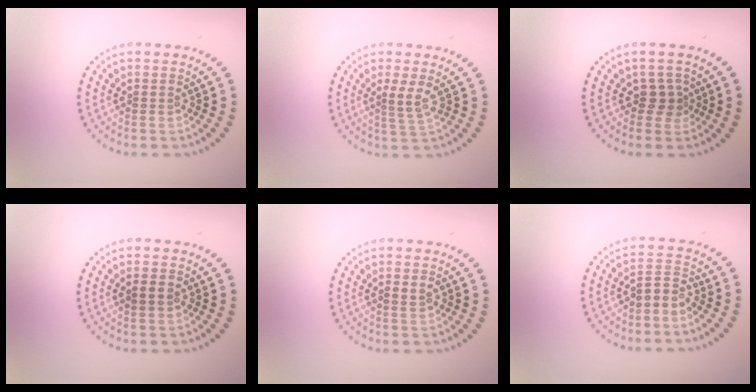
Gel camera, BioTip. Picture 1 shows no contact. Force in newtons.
{"total": 2.0, "press": 1.4, "slide": 1.4}
{"total": 1.7, "press": 1.3, "slide": 1.1}
{"total": 1.3, "press": 1.3, "slide": 0.1}
{"total": 1.0, "press": 1.0, "slide": 0.3}
{"total": 2.1, "press": 1.6, "slide": 1.3}